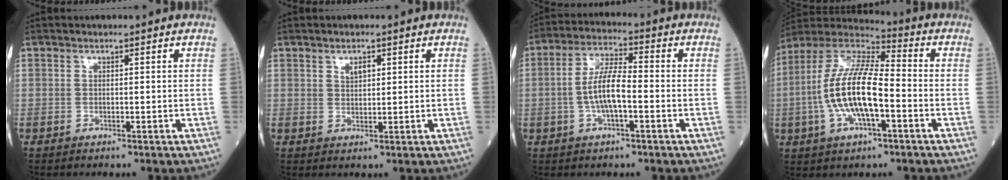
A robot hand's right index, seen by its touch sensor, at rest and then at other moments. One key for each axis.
{"total": 1.9, "fx": 0.9, "fy": 0.9, "fz": 1.4, "tx": -0.028, "ty": 0.001, "tz": 0.019}
{"total": 7.5, "fx": -1.4, "fy": 1.8, "fz": 7.2, "tx": -0.149, "ty": 0.011, "tz": -0.031}
{"total": 15.0, "fx": -2.8, "fy": 4.2, "fz": 14.1, "tx": -0.296, "ty": 0.009, "tz": -0.055}